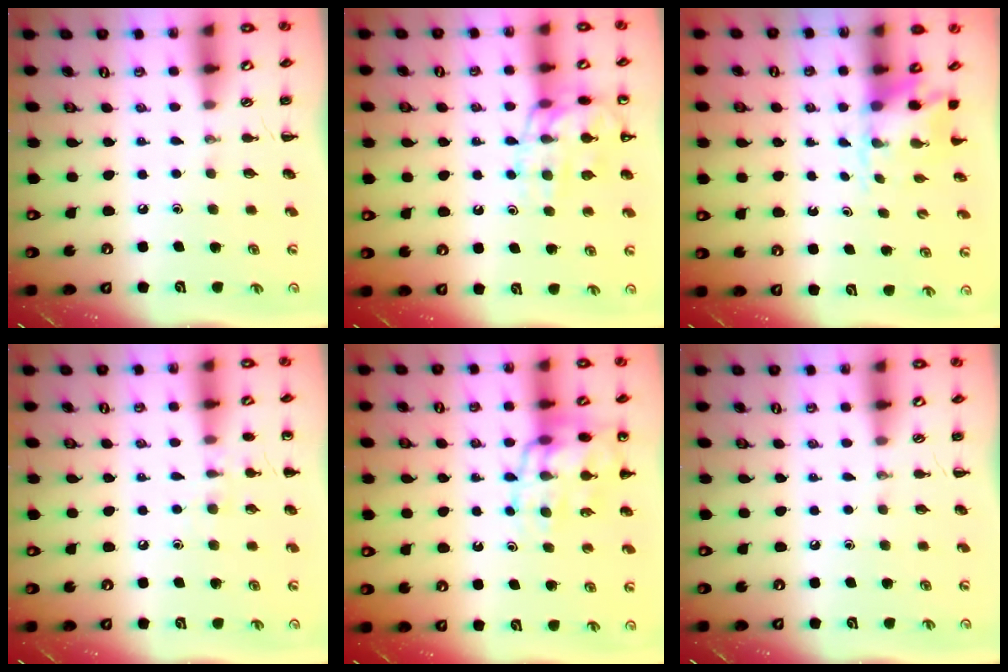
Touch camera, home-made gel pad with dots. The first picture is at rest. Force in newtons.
{"total": 14.7, "press": 14.5, "slide": 2.2}
{"total": 2.9, "press": 2.8, "slide": 0.7}
{"total": 7.2, "press": 7.0, "slide": 1.8}
{"total": 17.8, "press": 17.4, "slide": 3.5}
{"total": 0.0}